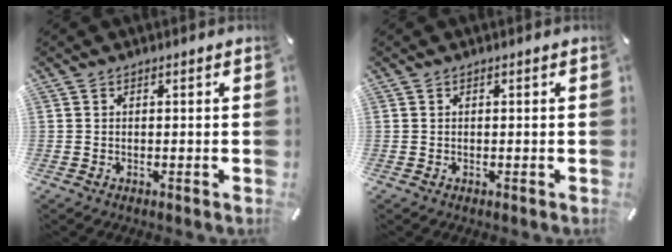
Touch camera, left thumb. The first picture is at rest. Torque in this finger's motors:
{"motor_torque": [0.00, 0.00, 0.00, 0.00, 0.00]}